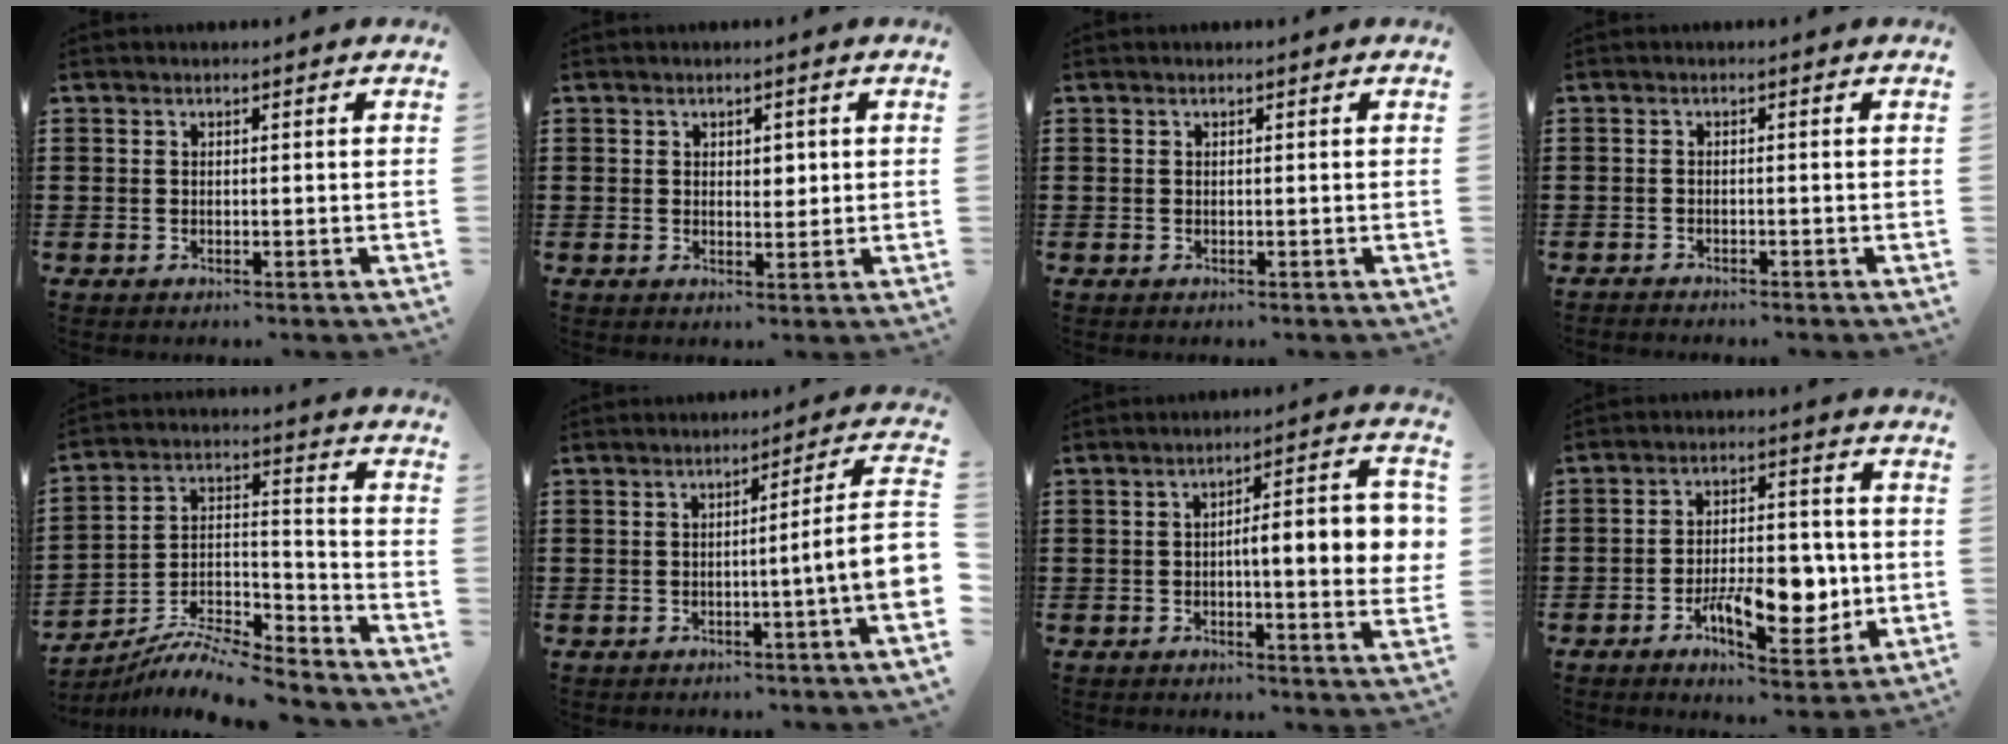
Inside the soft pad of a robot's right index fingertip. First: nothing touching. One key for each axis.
{"total": 2.1, "fx": 0.5, "fy": 1.3, "fz": 1.5, "tx": -0.023, "ty": 0.006, "tz": 0.006}
{"total": 0.0}
{"total": 1.0, "fx": -1.0, "fy": 0.1, "fz": -0.1, "tx": -0.001, "ty": 0.002, "tz": -0.022}
{"total": 8.8, "fx": -8.3, "fy": 1.4, "fz": 2.4, "tx": -0.043, "ty": 0.018, "tz": -0.165}
{"total": 7.1, "fx": -1.2, "fy": -0.3, "fz": 6.9, "tx": -0.118, "ty": -0.020, "tz": -0.024}
{"total": 8.2, "fx": -0.1, "fy": 1.5, "fz": 8.0, "tx": -0.126, "ty": 0.000, "tz": -0.008}
{"total": 11.0, "fx": -3.1, "fy": 5.2, "fz": 9.2, "tx": -0.141, "ty": -0.002, "tz": -0.051}